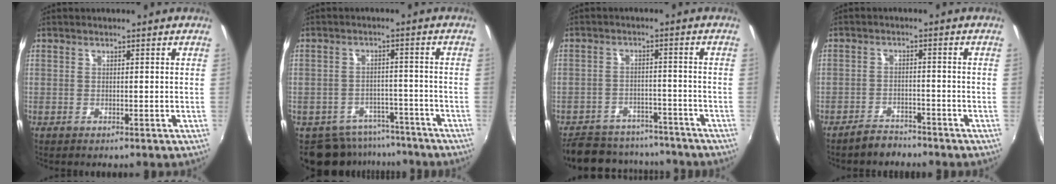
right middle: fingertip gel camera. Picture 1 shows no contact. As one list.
[{"total": 10.2, "force": [-8.4, 5.5, 1.9], "torque": [-0.047, 0.010, -0.109]}, {"total": 16.8, "force": [-14.3, 6.8, 5.7], "torque": [-0.138, 0.010, -0.193]}, {"total": 4.1, "force": [-3.8, 1.4, 0.8], "torque": [-0.030, 0.005, -0.060]}]